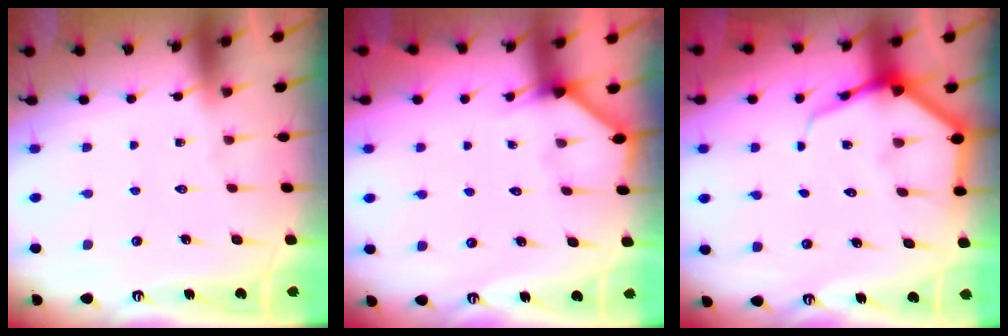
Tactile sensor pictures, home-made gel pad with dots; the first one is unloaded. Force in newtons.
{"total": 2.2, "press": 2.2, "slide": 0.2}
{"total": 6.6, "press": 6.5, "slide": 0.6}